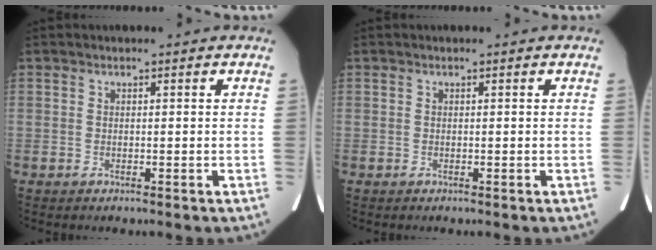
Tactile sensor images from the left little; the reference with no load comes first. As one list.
[{"total": 0.0}]